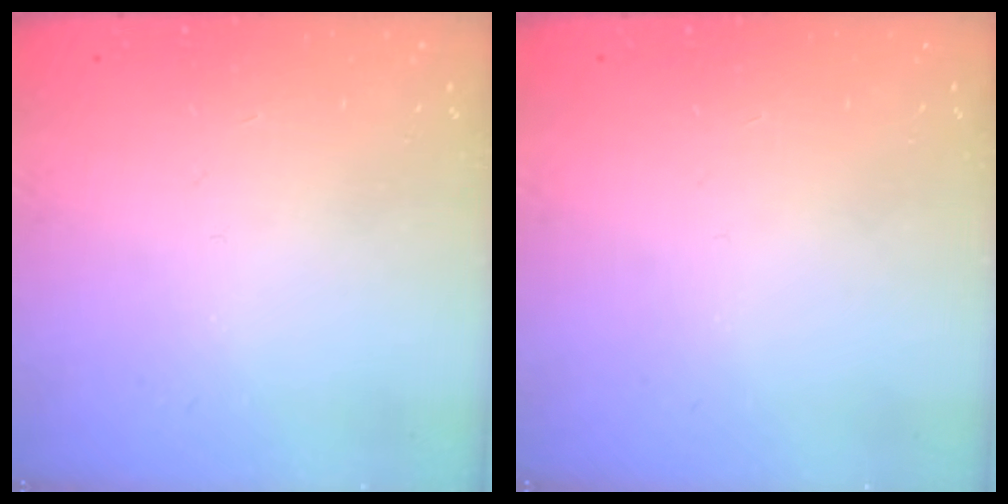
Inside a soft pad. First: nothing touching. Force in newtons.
{"total": 0.0}